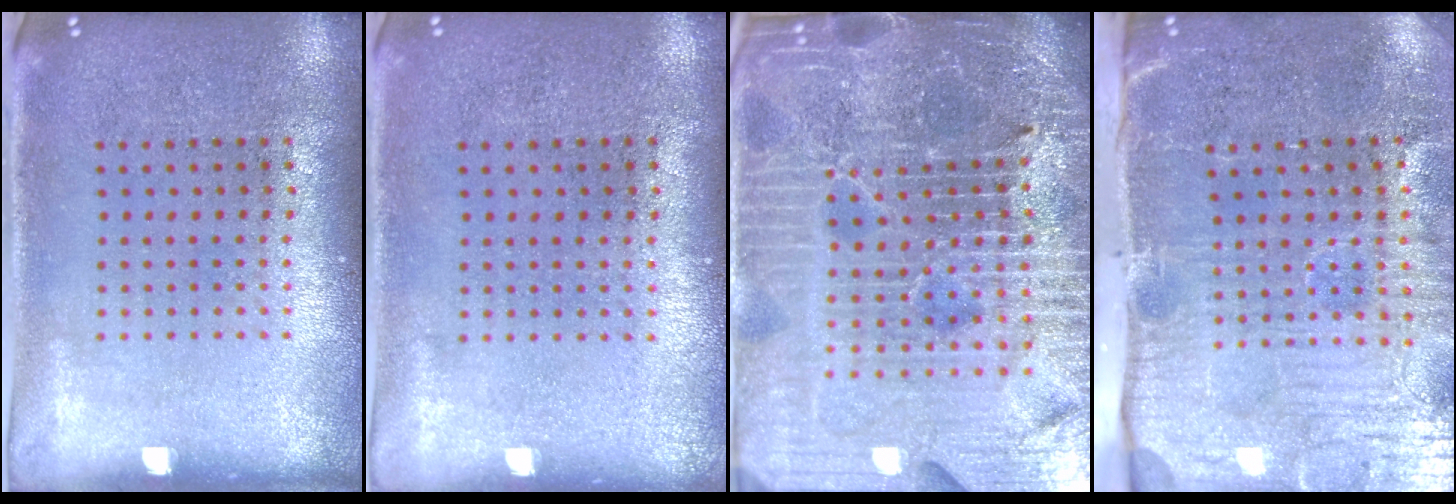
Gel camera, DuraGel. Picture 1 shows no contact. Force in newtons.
{"total": 0.0}
{"total": 7.2, "press": 6.2, "slide": 3.6}
{"total": 5.3, "press": 4.4, "slide": 2.9}